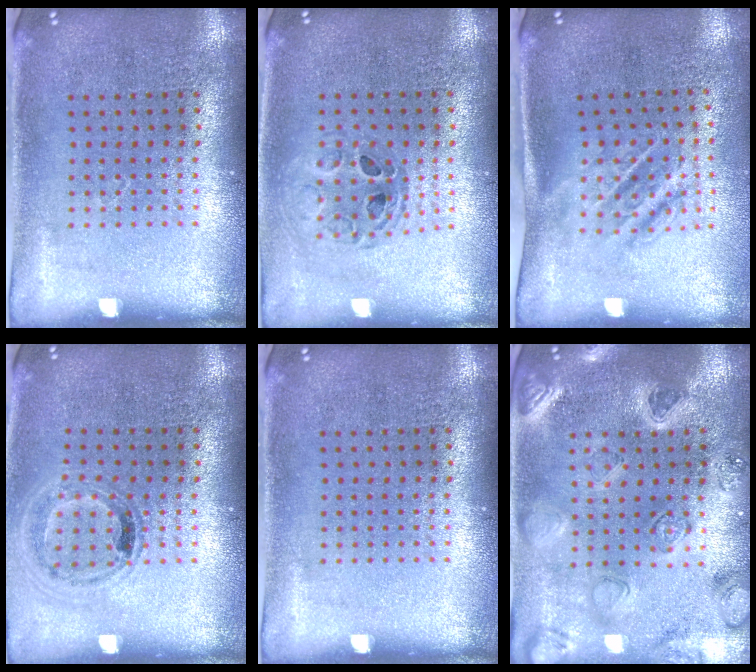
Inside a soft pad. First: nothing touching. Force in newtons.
{"total": 0.8, "press": 0.8, "slide": 0.1}
{"total": 1.7, "press": 1.1, "slide": 1.2}
{"total": 1.0, "press": 1.0, "slide": 0.1}
{"total": 0.0}
{"total": 2.3, "press": 2.3, "slide": 0.1}